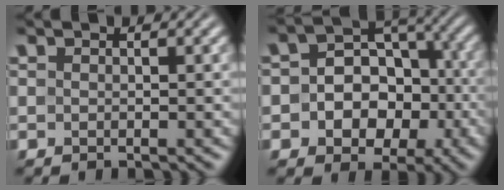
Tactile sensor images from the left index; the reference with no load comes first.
{"total": 8.5, "force": [-2.0, 6.6, 5.0], "torque": [-0.042, 0.001, -0.050]}